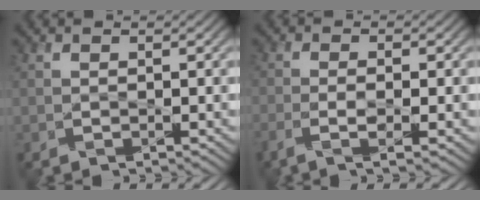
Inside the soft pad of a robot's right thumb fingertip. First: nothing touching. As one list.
[{"total": 3.6, "force": [-1.5, 0.9, 3.1], "torque": [-0.062, 0.002, -0.035]}]